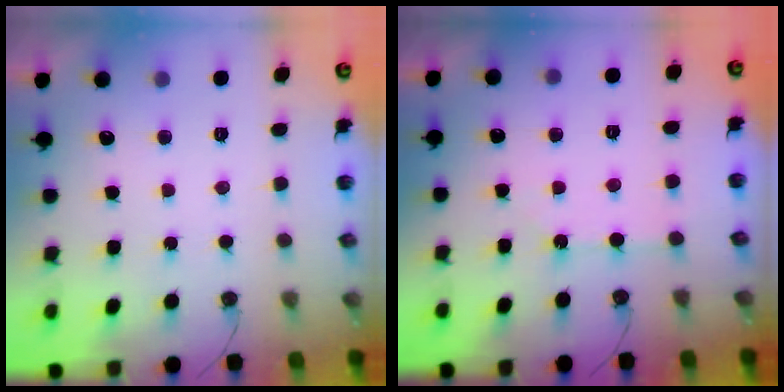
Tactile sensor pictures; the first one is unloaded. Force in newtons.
{"total": 1.8, "press": 1.8, "slide": 0.4}